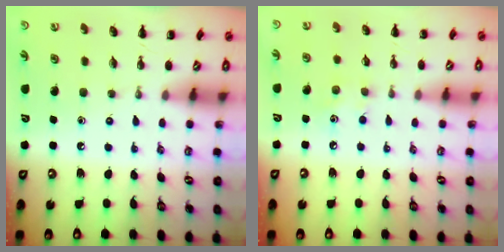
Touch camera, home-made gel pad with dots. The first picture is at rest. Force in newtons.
{"total": 4.6, "press": 4.5, "slide": 1.0}